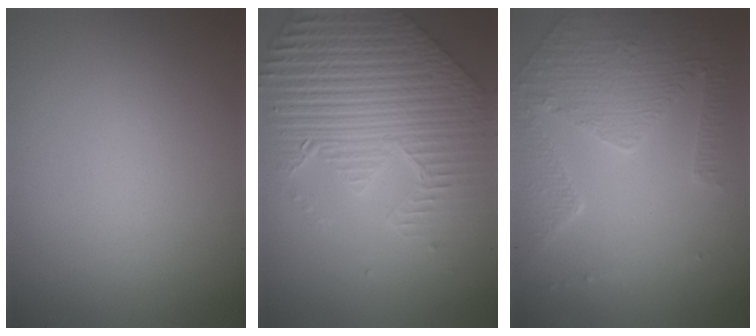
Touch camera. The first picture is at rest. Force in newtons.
{"total": 9.0, "press": 6.5, "slide": 6.3}
{"total": 5.1, "press": 3.7, "slide": 3.6}